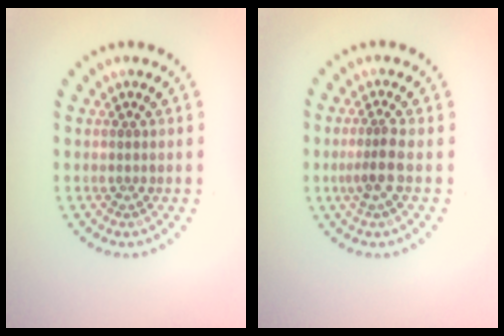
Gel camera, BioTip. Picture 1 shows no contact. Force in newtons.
{"total": 2.1, "press": 1.6, "slide": 1.3}